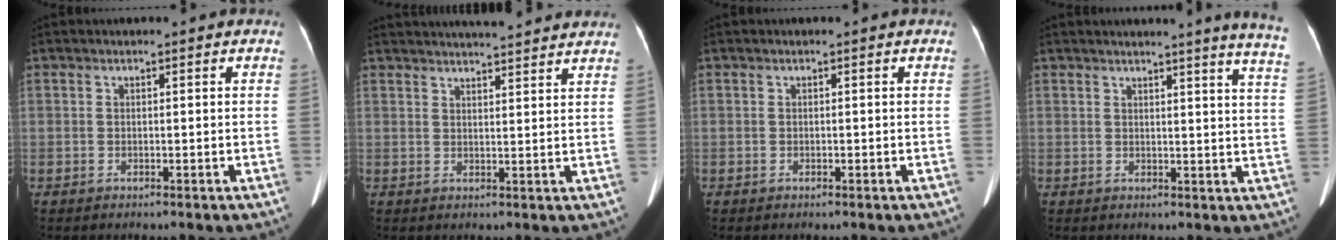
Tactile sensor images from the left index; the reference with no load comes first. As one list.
[{"total": 13.5, "force": [12.6, 0.8, 4.7], "torque": [-0.073, 0.026, 0.161]}, {"total": 0.0}, {"total": 11.0, "force": [9.8, -1.5, 4.8], "torque": [-0.053, -0.067, 0.085]}]